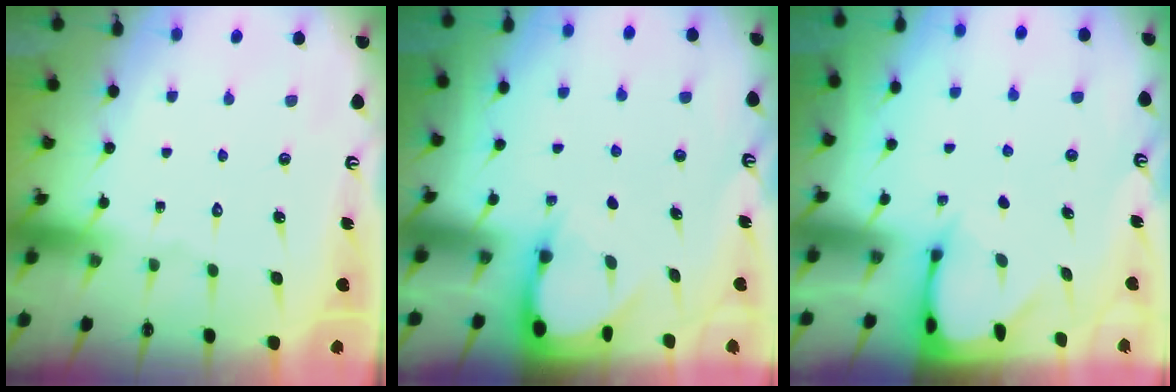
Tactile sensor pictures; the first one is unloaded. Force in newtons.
{"total": 3.1, "press": 3.1, "slide": 0.3}
{"total": 2.6, "press": 2.5, "slide": 0.4}